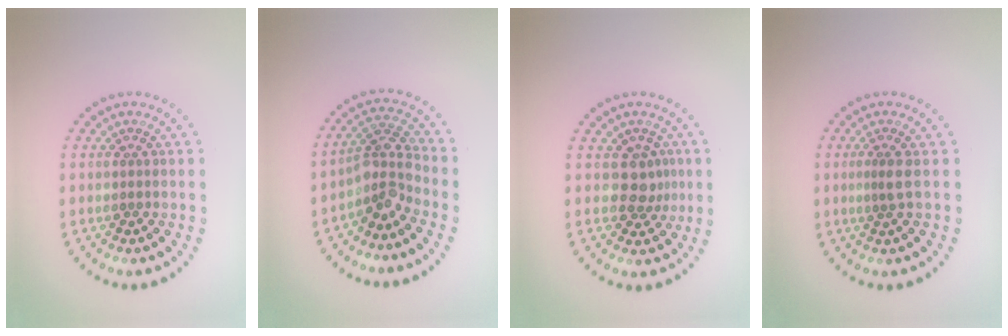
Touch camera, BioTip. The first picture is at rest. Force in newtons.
{"total": 3.4, "press": 2.5, "slide": 2.3}
{"total": 2.3, "press": 1.8, "slide": 1.3}
{"total": 1.3, "press": 0.8, "slide": 1.0}